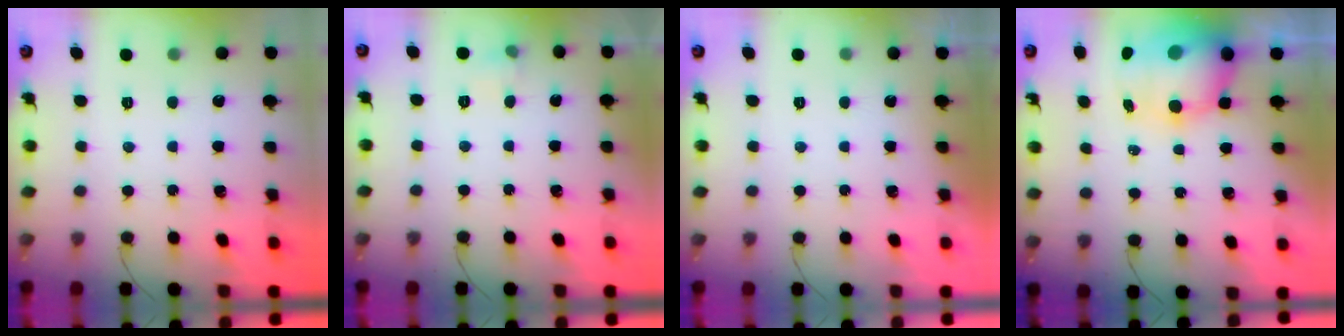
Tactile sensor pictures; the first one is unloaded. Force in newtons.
{"total": 3.9, "press": 3.7, "slide": 1.2}
{"total": 0.0}
{"total": 12.0, "press": 11.7, "slide": 2.7}